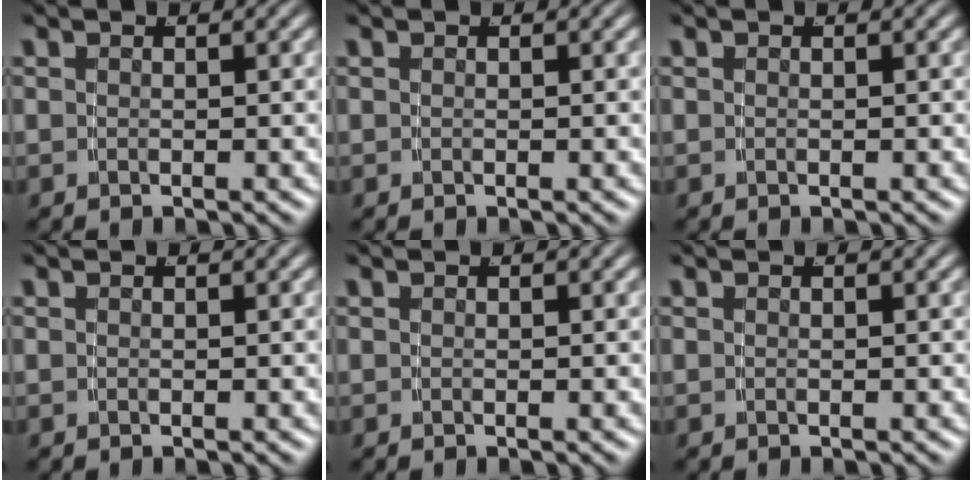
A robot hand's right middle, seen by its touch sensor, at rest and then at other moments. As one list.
[{"total": 0.0}, {"total": 0.0}, {"total": 0.0}, {"total": 0.0}, {"total": 0.0}]